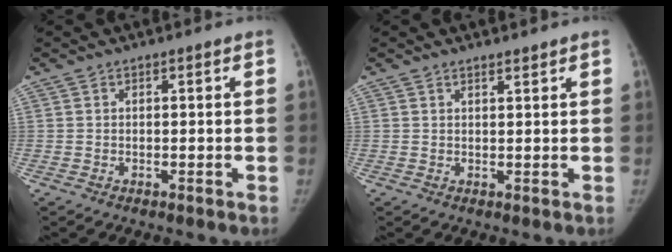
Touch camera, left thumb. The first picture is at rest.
{"total": 1.3, "force": [1.2, 0.2, 0.5], "torque": [-0.003, -0.010, 0.020]}